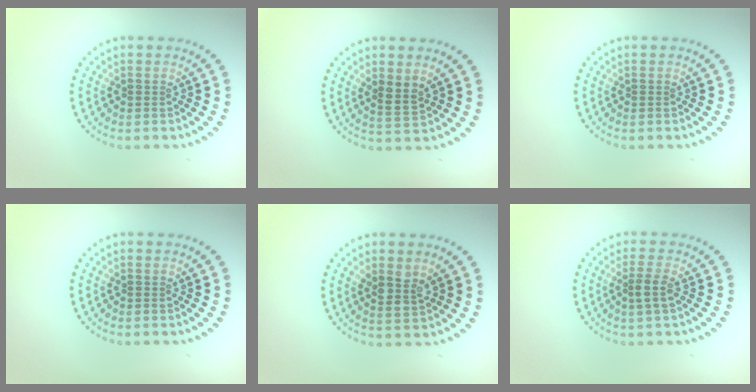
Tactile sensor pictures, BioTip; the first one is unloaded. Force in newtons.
{"total": 2.1, "press": 1.9, "slide": 0.9}
{"total": 0.0}
{"total": 0.0}
{"total": 2.4, "press": 2.2, "slide": 1.1}
{"total": 2.0, "press": 1.6, "slide": 1.1}